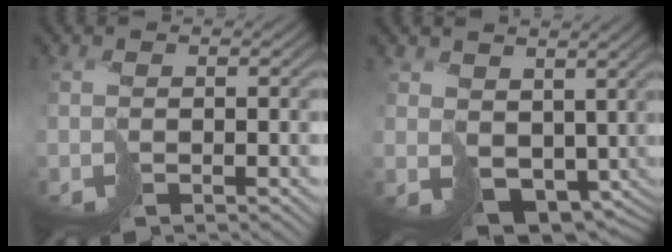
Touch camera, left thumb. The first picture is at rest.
{"total": 8.0, "force": [1.2, 5.9, 5.2], "torque": [-0.121, -0.035, 0.040]}